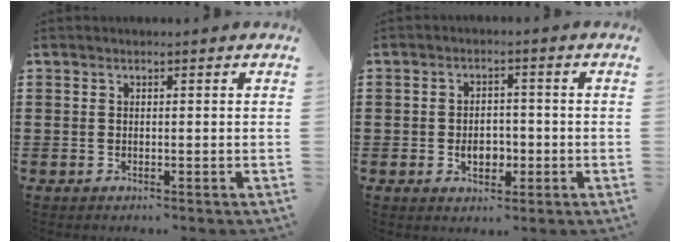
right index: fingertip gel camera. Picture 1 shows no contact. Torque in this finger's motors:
{"motor_torque": [2.14, 0.00, 0.16, 0.10]}